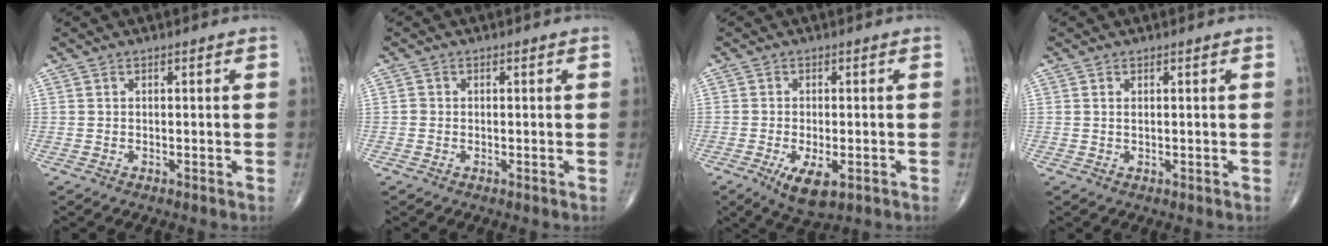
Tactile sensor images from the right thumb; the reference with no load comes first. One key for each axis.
{"total": 0.7, "fx": -0.1, "fy": 0.7, "fz": 0.2, "tx": 0.000, "ty": 0.002, "tz": -0.005}
{"total": 6.5, "fx": -2.6, "fy": 2.6, "fz": 5.3, "tx": -0.090, "ty": -0.011, "tz": -0.037}
{"total": 0.5, "fx": 0.2, "fy": 0.1, "fz": 0.5, "tx": -0.011, "ty": 0.000, "tz": 0.005}